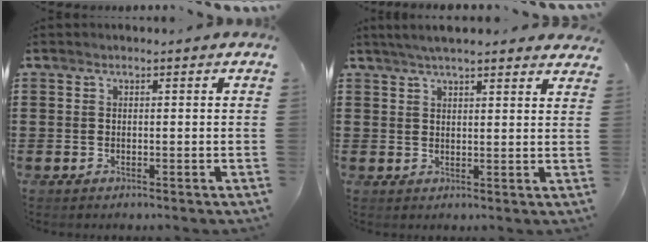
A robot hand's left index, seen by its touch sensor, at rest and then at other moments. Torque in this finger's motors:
{"motor_torque": [2.14, 0.00, -0.60, -0.21]}